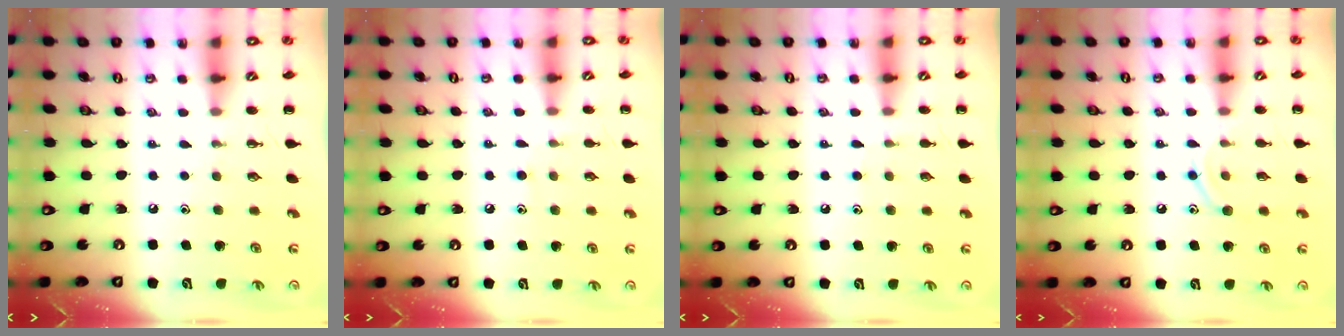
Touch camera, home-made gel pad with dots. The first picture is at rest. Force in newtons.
{"total": 7.5, "press": 7.2, "slide": 2.2}
{"total": 6.0, "press": 5.8, "slide": 1.6}
{"total": 9.7, "press": 9.5, "slide": 1.7}